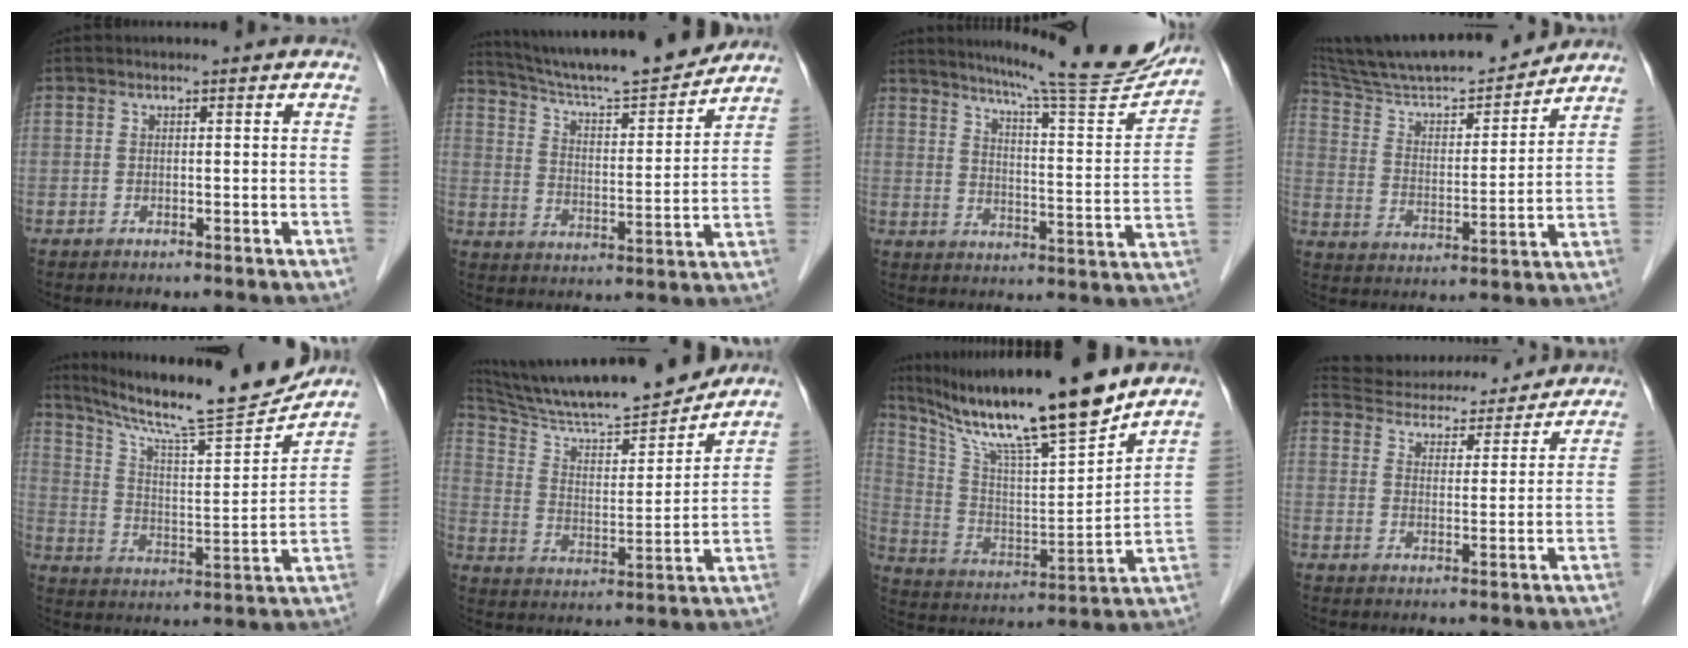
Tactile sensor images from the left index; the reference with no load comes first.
{"total": 18.0, "force": [16.6, 0.6, 6.9], "torque": [-0.118, -0.003, 0.257]}
{"total": 19.3, "force": [17.5, 0.3, 8.2], "torque": [-0.121, -0.055, 0.228]}
{"total": 20.3, "force": [18.7, 2.0, 7.9], "torque": [-0.135, 0.006, 0.301]}
{"total": 18.9, "force": [17.0, -0.1, 8.2], "torque": [-0.141, -0.019, 0.268]}
{"total": 20.9, "force": [18.8, 1.6, 9.0], "torque": [-0.155, 0.000, 0.300]}
{"total": 20.7, "force": [16.8, 0.6, 12.0], "torque": [-0.214, -0.001, 0.293]}
{"total": 18.1, "force": [17.0, 4.5, 4.6], "torque": [-0.076, 0.026, 0.237]}